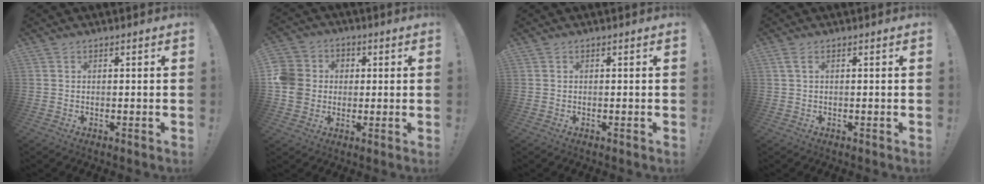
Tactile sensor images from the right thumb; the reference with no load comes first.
{"total": 10.2, "force": [-0.3, 9.5, 3.8], "torque": [-0.070, 0.009, -0.004]}
{"total": 0.0}
{"total": 1.9, "force": [0.6, 0.3, 1.7], "torque": [-0.037, 0.003, 0.012]}